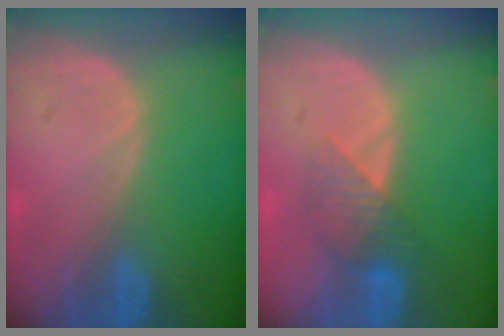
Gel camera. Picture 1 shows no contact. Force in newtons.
{"total": 4.0, "press": 3.8, "slide": 1.0}